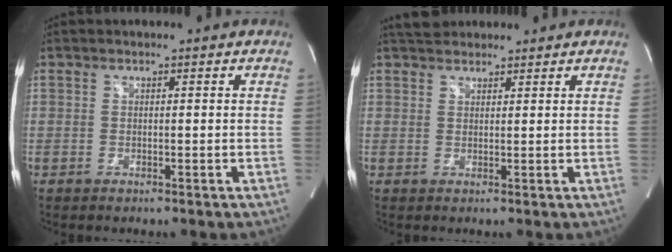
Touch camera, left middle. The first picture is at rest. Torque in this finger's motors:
{"motor_torque": [0.58, -0.51, -0.02, 0.00]}